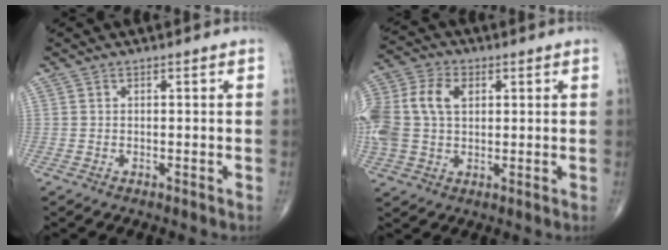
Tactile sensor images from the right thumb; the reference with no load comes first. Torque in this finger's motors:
{"motor_torque": [1.59, 1.63, 0.70, -0.44, 0.16]}